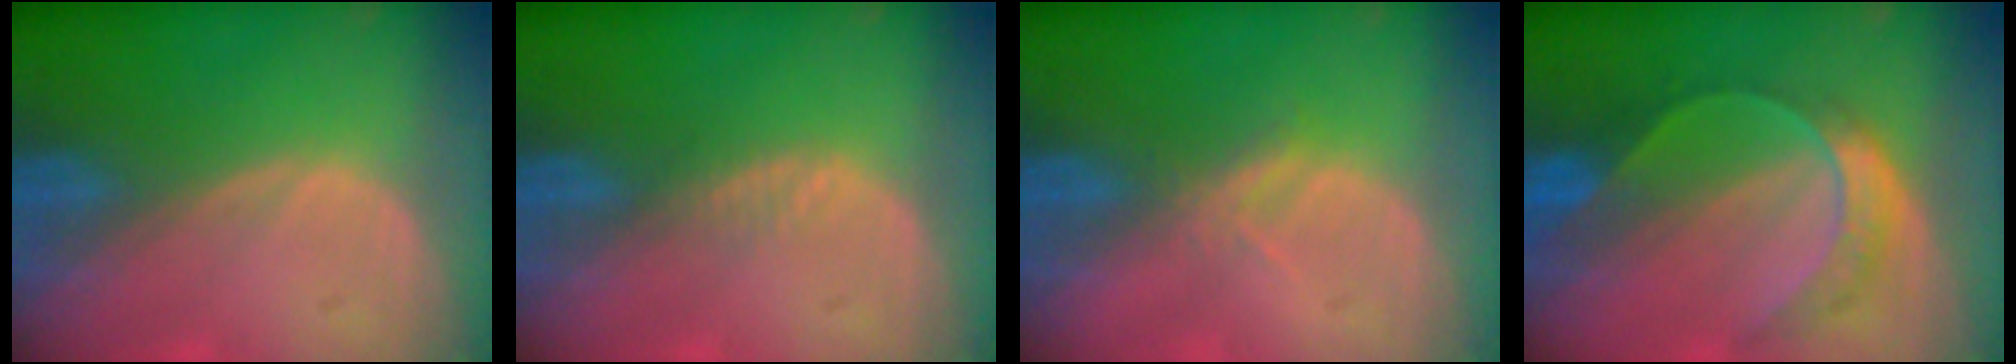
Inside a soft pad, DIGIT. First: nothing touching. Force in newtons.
{"total": 1.4, "press": 1.3, "slide": 0.2}
{"total": 2.1, "press": 1.9, "slide": 0.9}
{"total": 7.8, "press": 6.5, "slide": 4.4}